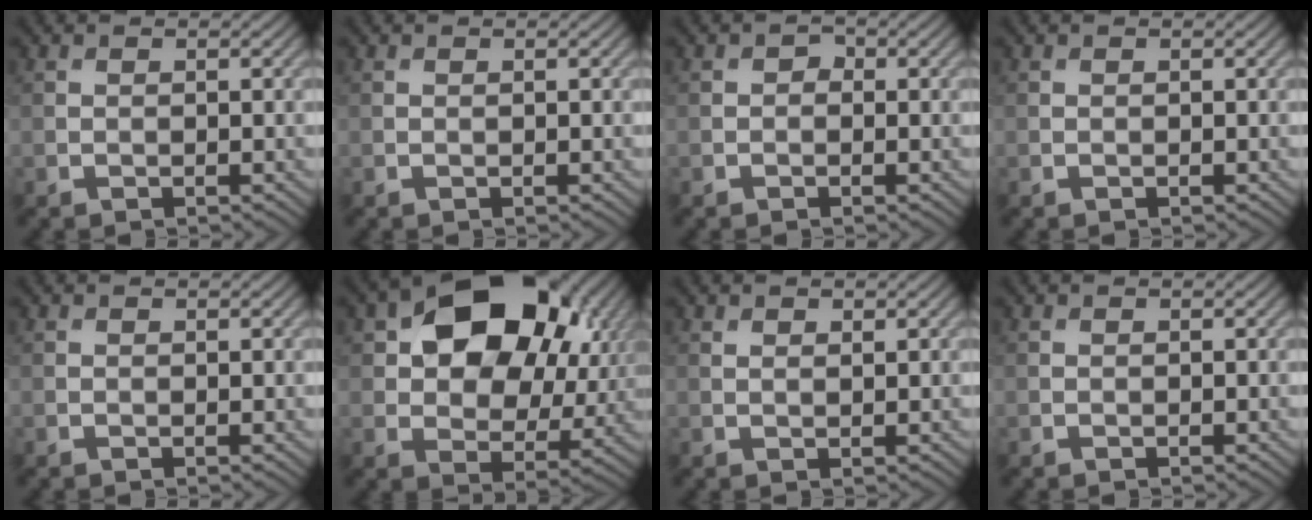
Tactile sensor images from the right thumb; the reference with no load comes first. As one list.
[{"total": 0.0}, {"total": 0.9, "force": [-0.2, 0.8, 0.5], "torque": [-0.005, 0.000, -0.010]}, {"total": 0.0}, {"total": 0.0}, {"total": 16.6, "force": [6.0, 11.1, 10.9], "torque": [-0.167, 0.008, 0.097]}, {"total": 1.0, "force": [0.8, 0.3, 0.5], "torque": [-0.014, -0.002, 0.015]}, {"total": 0.0}]